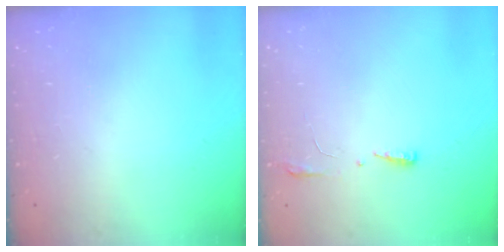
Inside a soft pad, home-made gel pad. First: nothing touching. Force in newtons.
{"total": 3.8, "press": 3.6, "slide": 1.2}